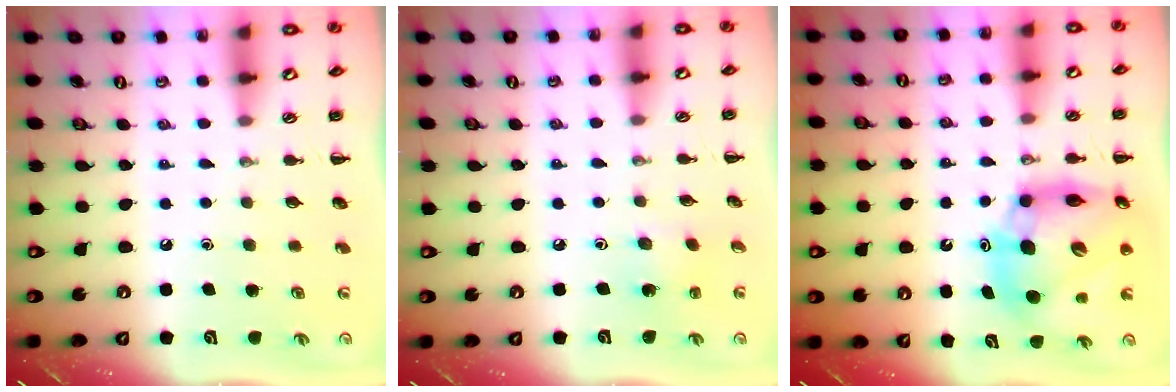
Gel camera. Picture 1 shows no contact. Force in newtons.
{"total": 2.3, "press": 2.1, "slide": 0.8}
{"total": 14.2, "press": 13.6, "slide": 4.2}